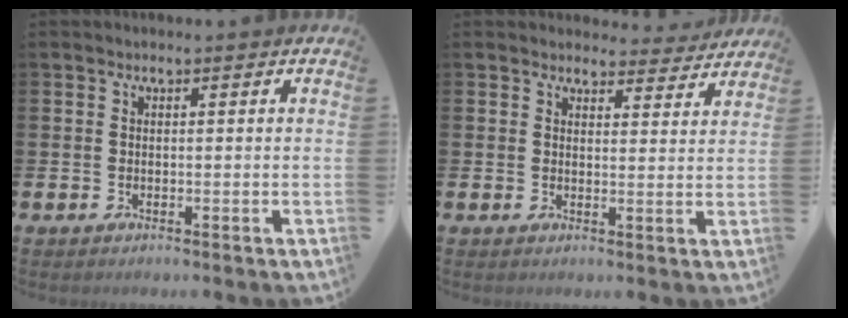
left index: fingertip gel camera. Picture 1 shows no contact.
{"total": 3.5, "force": [3.4, 0.8, 0.1], "torque": [0.004, -0.022, 0.058]}